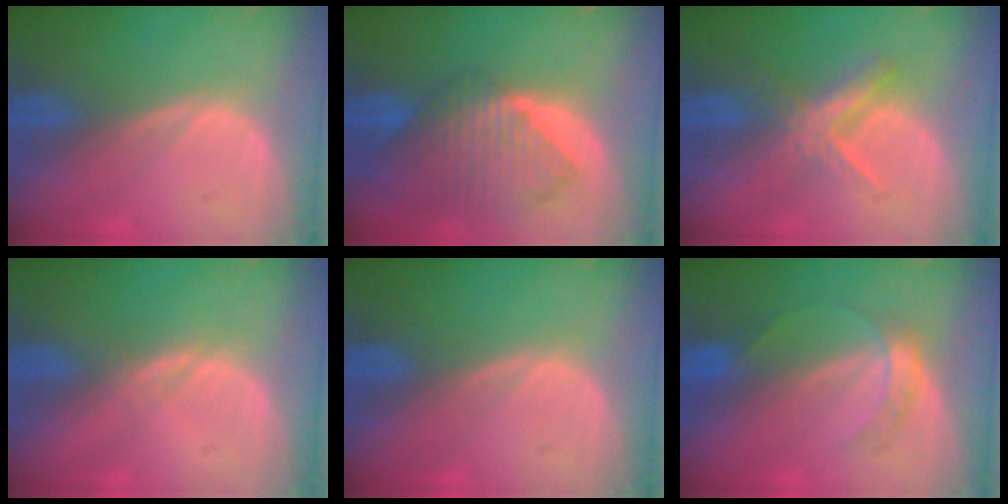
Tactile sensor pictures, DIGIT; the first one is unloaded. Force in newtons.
{"total": 10.1, "press": 8.8, "slide": 5.0}
{"total": 5.5, "press": 5.3, "slide": 1.7}
{"total": 0.6, "press": 0.6, "slide": 0.1}
{"total": 0.0}
{"total": 3.5, "press": 3.5, "slide": 0.4}